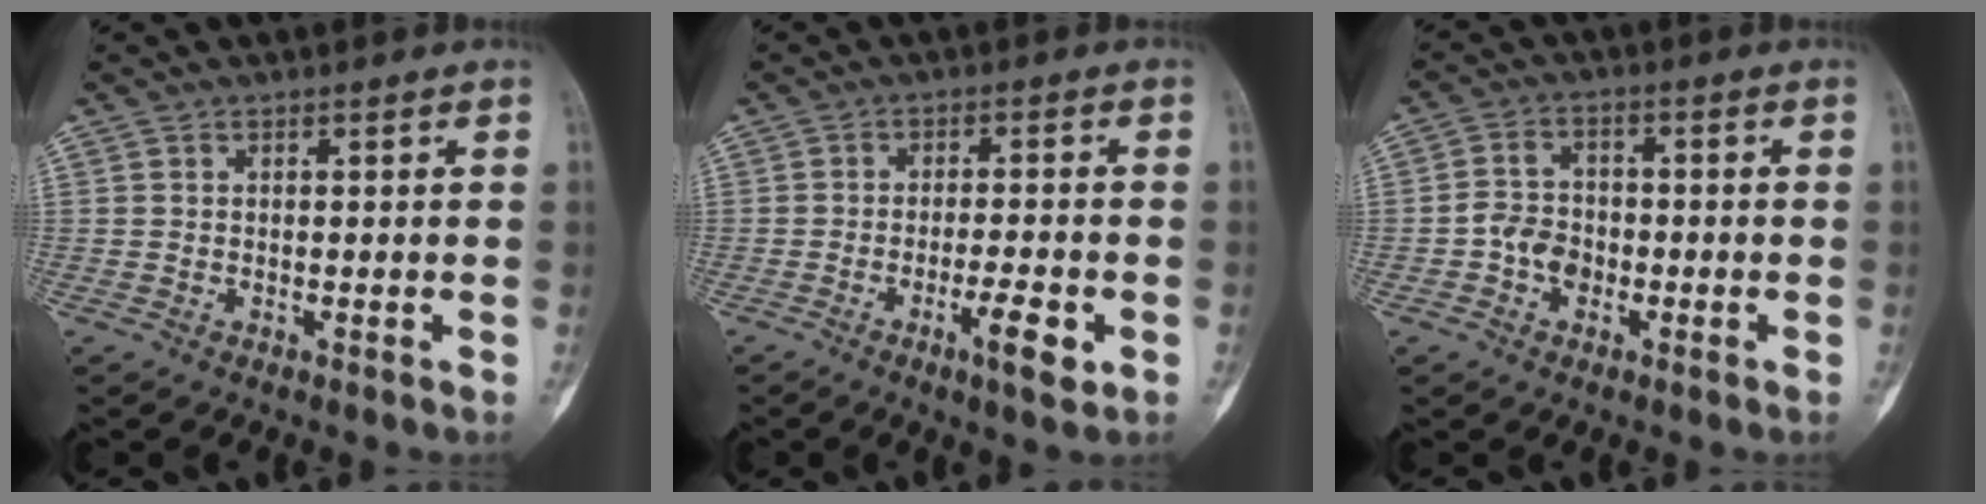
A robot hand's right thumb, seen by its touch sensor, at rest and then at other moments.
{"total": 6.2, "force": [-2.6, 1.3, 5.4], "torque": [-0.087, 0.007, -0.039]}
{"total": 5.3, "force": [-1.6, 4.2, 2.9], "torque": [-0.032, 0.021, -0.035]}